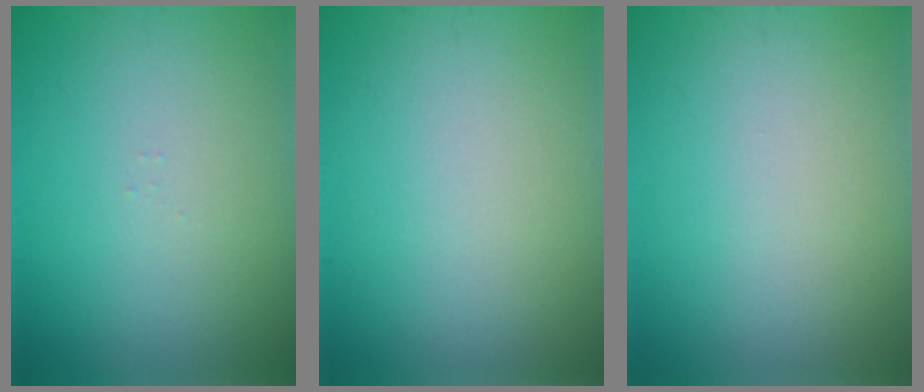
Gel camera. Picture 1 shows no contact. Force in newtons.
{"total": 0.0}
{"total": 0.0}